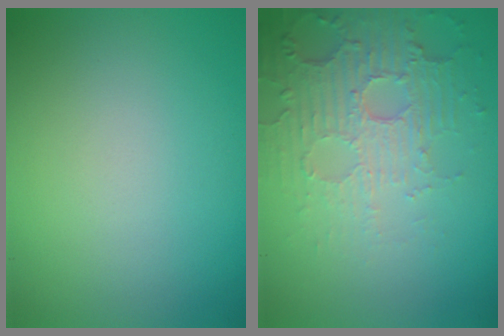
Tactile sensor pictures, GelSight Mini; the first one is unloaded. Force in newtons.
{"total": 5.5, "press": 3.5, "slide": 4.2}